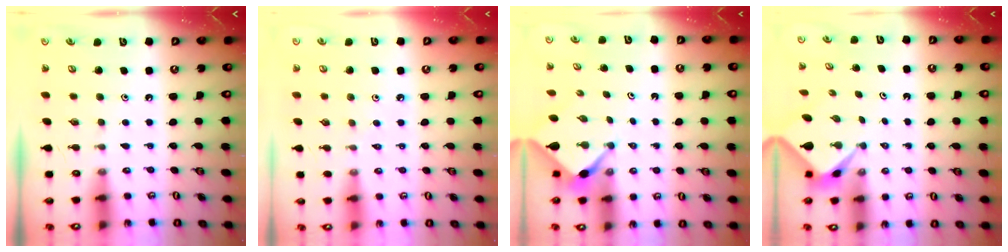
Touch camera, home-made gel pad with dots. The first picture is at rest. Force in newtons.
{"total": 2.7, "press": 2.6, "slide": 0.5}
{"total": 2.2, "press": 2.2, "slide": 0.3}
{"total": 2.2, "press": 2.2, "slide": 0.2}